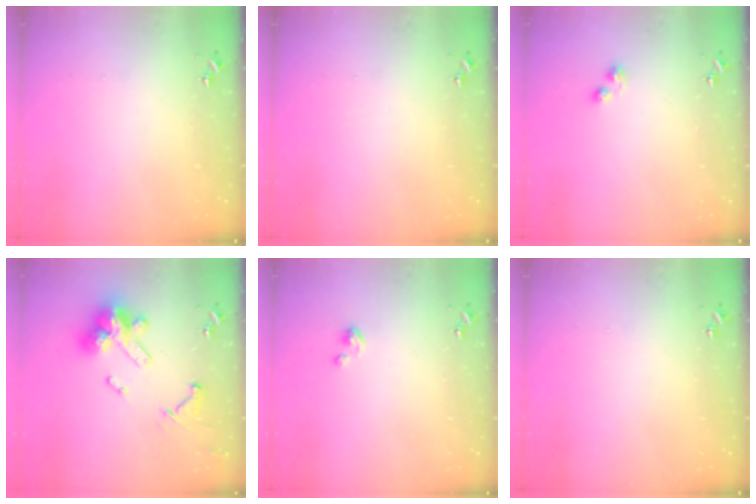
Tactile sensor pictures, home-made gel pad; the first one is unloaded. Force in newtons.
{"total": 0.0}
{"total": 4.8, "press": 4.8, "slide": 0.5}
{"total": 19.3, "press": 19.2, "slide": 2.0}
{"total": 2.7, "press": 2.7, "slide": 0.3}
{"total": 0.0}